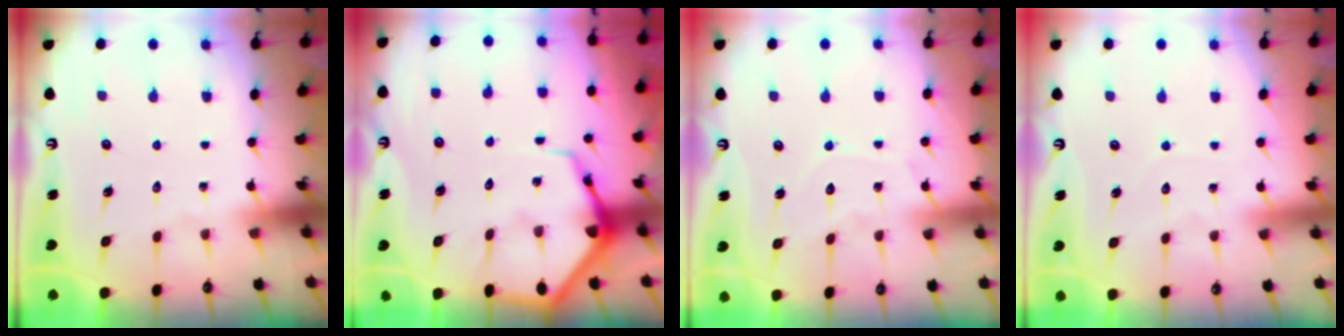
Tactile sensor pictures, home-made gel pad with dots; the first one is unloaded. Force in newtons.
{"total": 7.5, "press": 7.5, "slide": 0.7}
{"total": 7.7, "press": 7.7, "slide": 0.7}
{"total": 2.6, "press": 2.6, "slide": 0.3}